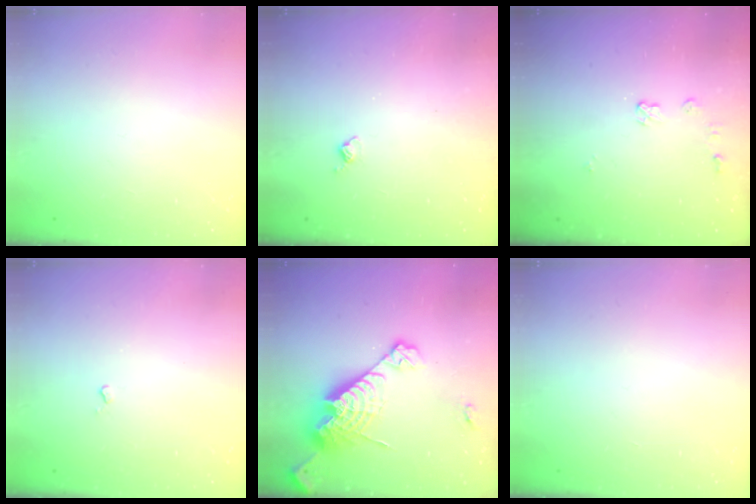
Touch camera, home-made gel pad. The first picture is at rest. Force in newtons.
{"total": 3.2, "press": 3.2, "slide": 0.5}
{"total": 5.2, "press": 5.2, "slide": 0.5}
{"total": 2.4, "press": 2.4, "slide": 0.4}
{"total": 19.9, "press": 19.8, "slide": 1.7}
{"total": 0.0}